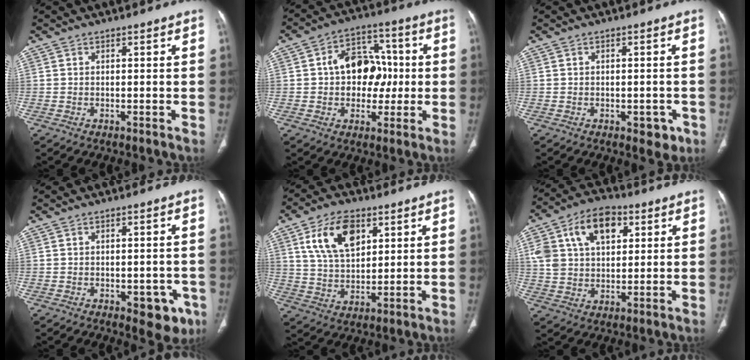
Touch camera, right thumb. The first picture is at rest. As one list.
[{"total": 12.9, "force": [0.3, 9.4, 8.8], "torque": [-0.083, 0.029, 0.002]}, {"total": 3.5, "force": [-1.5, 2.2, 2.3], "torque": [-0.007, 0.004, -0.015]}, {"total": 6.8, "force": [-2.8, 3.8, 5.0], "torque": [-0.027, 0.005, -0.027]}, {"total": 12.2, "force": [5.2, 7.0, 8.5], "torque": [-0.135, -0.016, 0.102]}, {"total": 15.4, "force": [5.8, 9.9, 10.3], "torque": [-0.164, 0.003, 0.102]}]